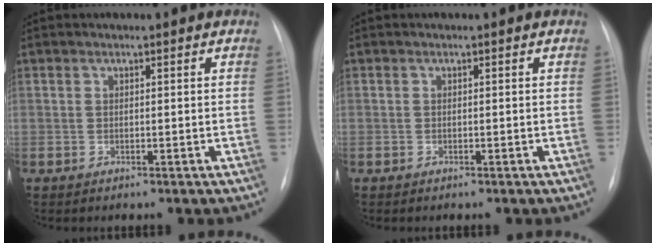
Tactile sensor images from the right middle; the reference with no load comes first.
{"total": 0.0}